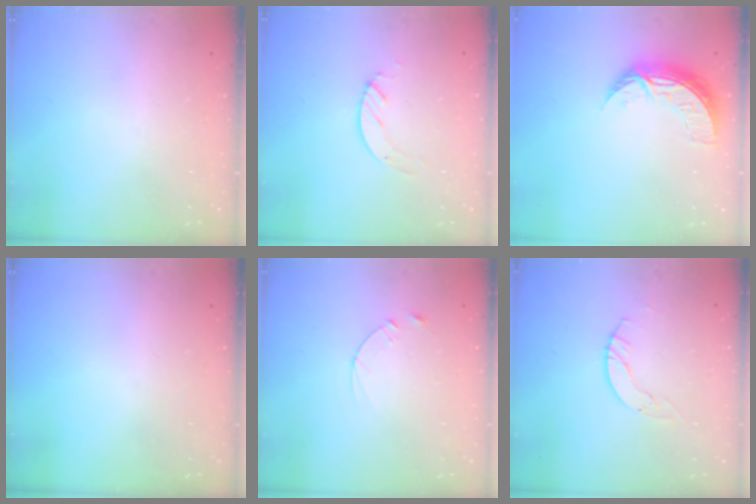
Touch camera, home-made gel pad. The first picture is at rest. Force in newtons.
{"total": 3.4, "press": 3.4, "slide": 0.4}
{"total": 8.1, "press": 8.0, "slide": 0.8}
{"total": 0.0}
{"total": 2.4, "press": 2.3, "slide": 0.2}
{"total": 4.0, "press": 4.0, "slide": 0.4}